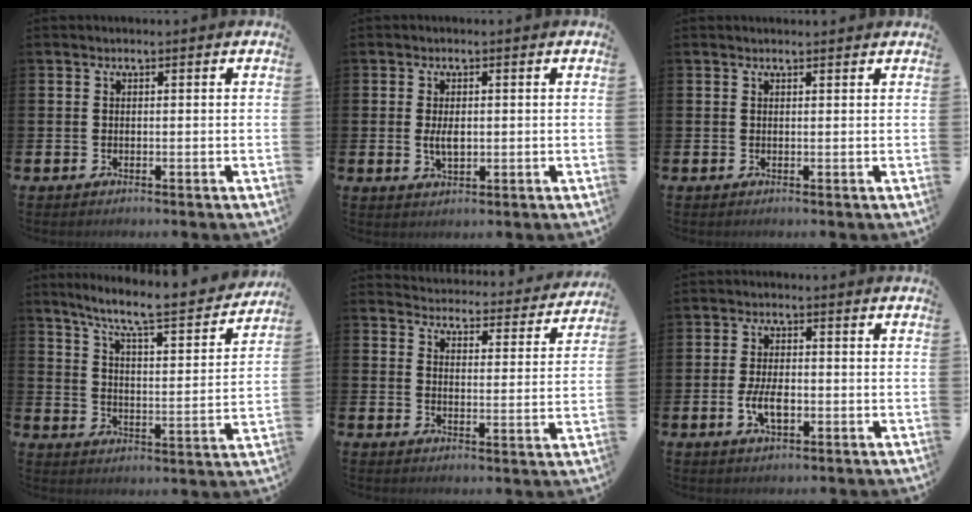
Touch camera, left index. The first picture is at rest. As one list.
[{"total": 2.9, "force": [0.1, 1.5, 2.4], "torque": [-0.039, 0.001, -0.001]}, {"total": 0.6, "force": [0.6, 0.0, 0.2], "torque": [0.007, -0.003, 0.009]}, {"total": 8.0, "force": [7.1, 0.7, 3.7], "torque": [-0.095, -0.054, 0.115]}, {"total": 4.0, "force": [4.0, 0.6, 0.3], "torque": [-0.022, -0.037, 0.064]}, {"total": 4.2, "force": [-1.0, 2.1, 3.5], "torque": [-0.067, 0.003, -0.020]}]